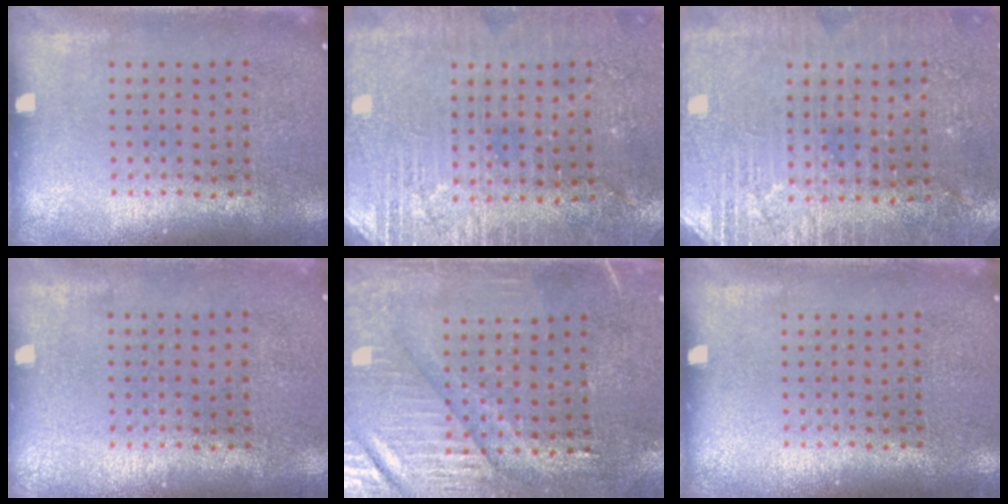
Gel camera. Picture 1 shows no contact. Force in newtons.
{"total": 2.9, "press": 2.8, "slide": 0.4}
{"total": 2.8, "press": 2.8, "slide": 0.4}
{"total": 0.0}
{"total": 3.5, "press": 3.1, "slide": 1.7}
{"total": 0.0}